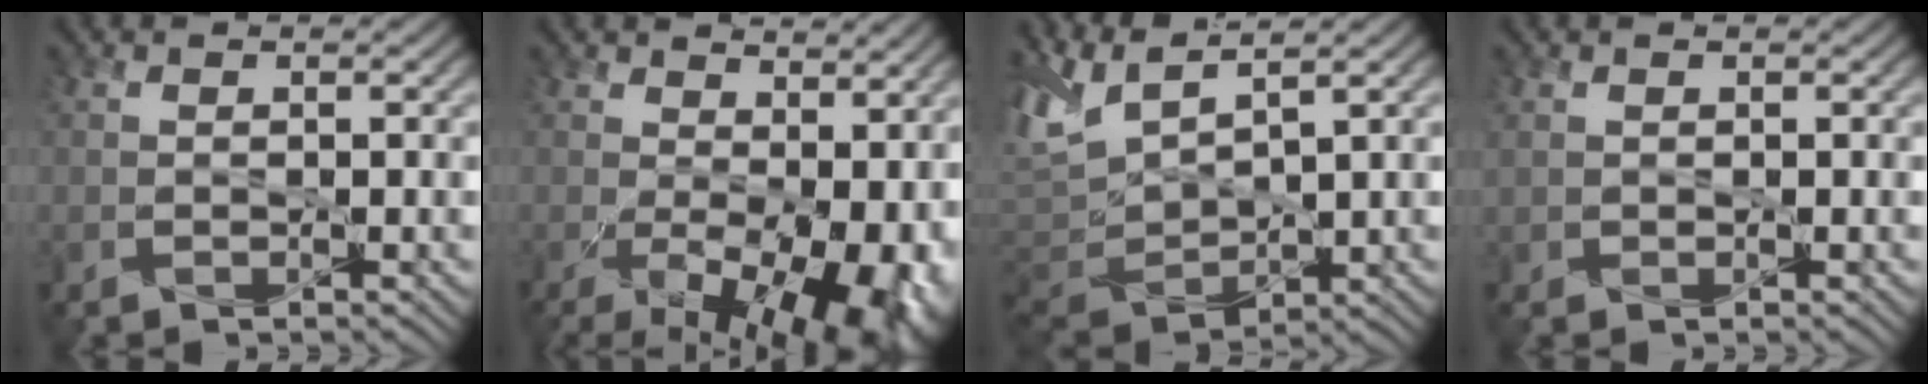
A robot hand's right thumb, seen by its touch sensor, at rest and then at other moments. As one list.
[{"total": 14.6, "force": [-1.2, 8.2, 12.1], "torque": [-0.183, -0.044, 0.026]}, {"total": 7.8, "force": [4.5, 2.9, 5.7], "torque": [-0.159, 0.010, 0.087]}, {"total": 0.6, "force": [0.4, 0.4, 0.1], "torque": [-0.009, 0.004, 0.011]}]